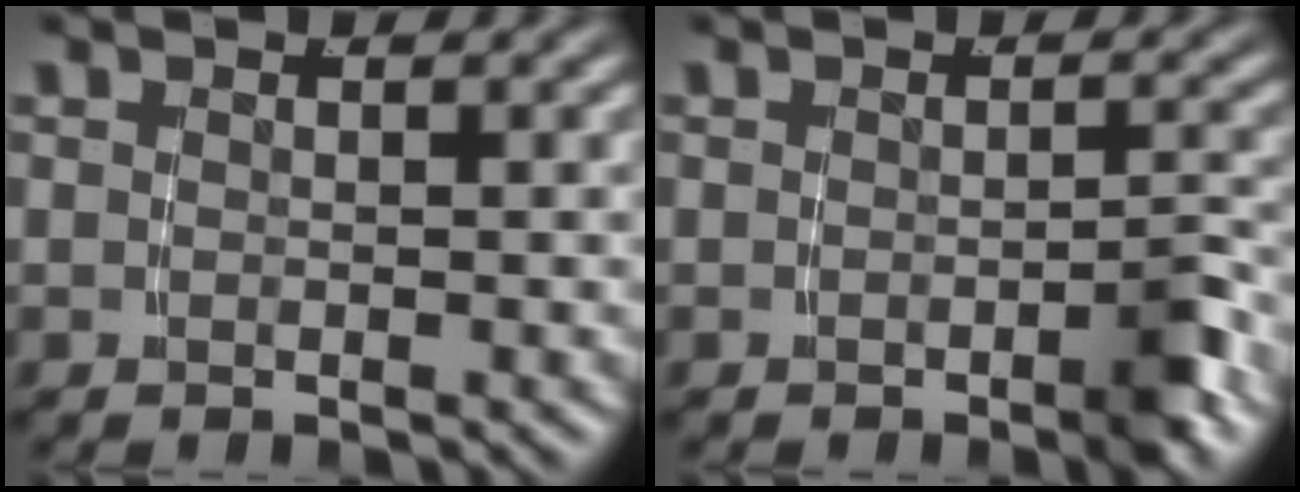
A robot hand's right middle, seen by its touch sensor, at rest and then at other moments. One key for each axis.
{"total": 1.9, "fx": -1.2, "fy": 0.2, "fz": 1.4, "tx": -0.021, "ty": 0.000, "tz": -0.024}